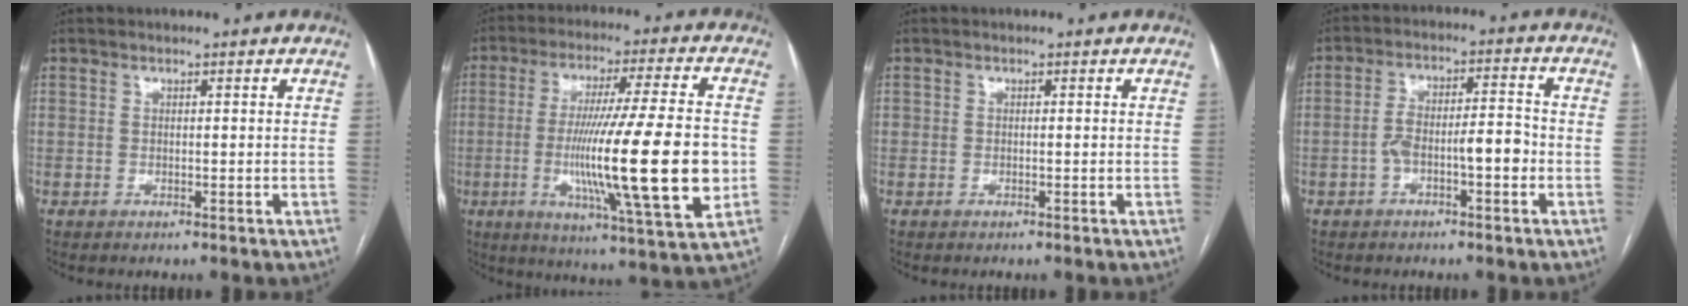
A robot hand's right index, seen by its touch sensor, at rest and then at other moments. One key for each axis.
{"total": 20.8, "fx": -3.1, "fy": 0.4, "fz": 20.6, "tx": -0.335, "ty": -0.019, "tz": -0.052}
{"total": 0.0}
{"total": 6.7, "fx": -2.2, "fy": 1.8, "fz": 6.1, "tx": -0.113, "ty": 0.025, "tz": -0.035}